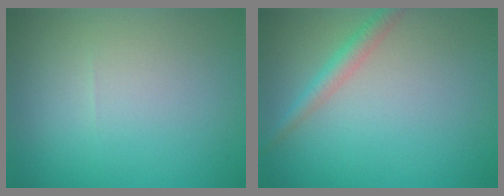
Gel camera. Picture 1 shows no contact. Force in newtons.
{"total": 2.1, "press": 2.1, "slide": 0.0}